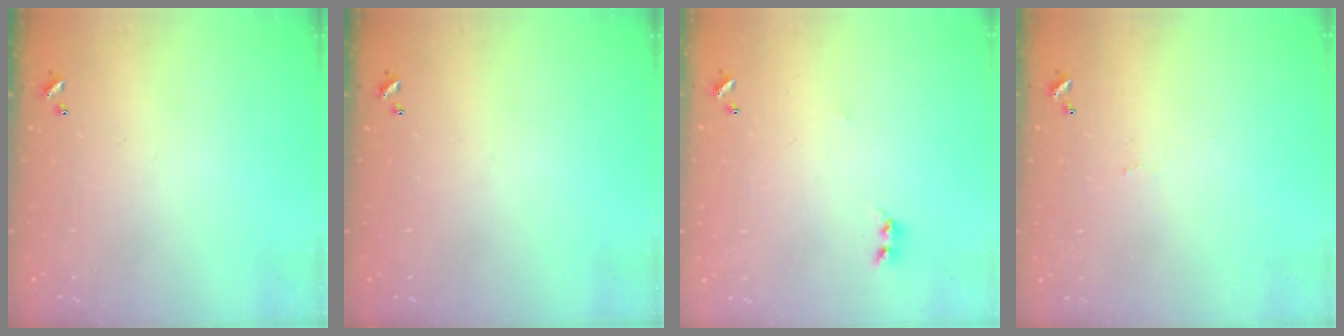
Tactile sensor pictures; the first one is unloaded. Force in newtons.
{"total": 0.0}
{"total": 1.6, "press": 1.6, "slide": 0.4}
{"total": 1.7, "press": 1.6, "slide": 0.3}